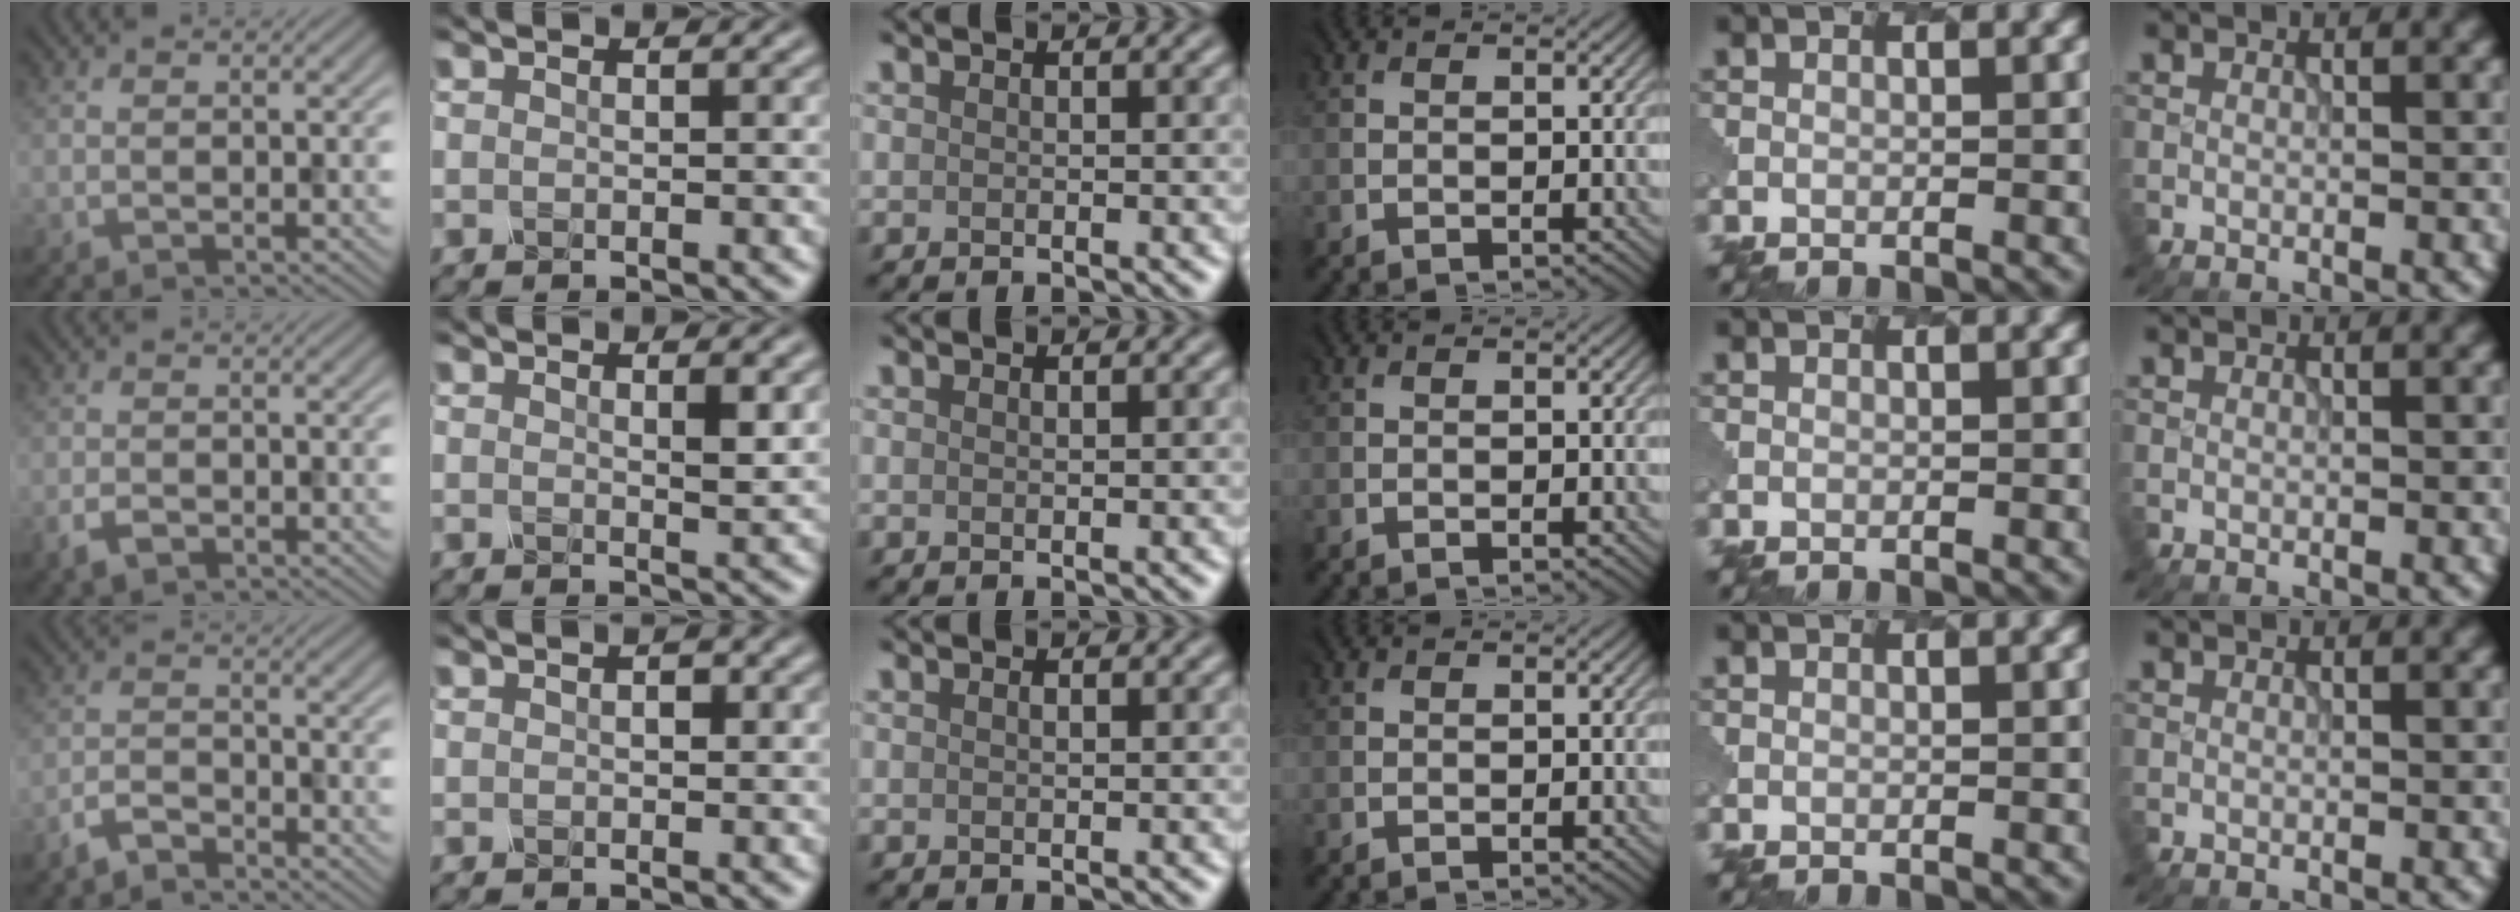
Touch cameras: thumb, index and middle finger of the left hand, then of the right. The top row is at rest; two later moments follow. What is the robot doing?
{"motion": "dispense", "object": "pipette"}